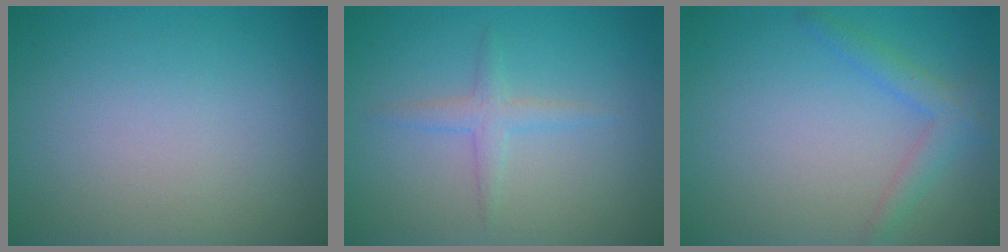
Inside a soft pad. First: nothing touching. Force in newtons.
{"total": 1.7, "press": 1.7, "slide": 0.1}
{"total": 2.2, "press": 2.2, "slide": 0.0}